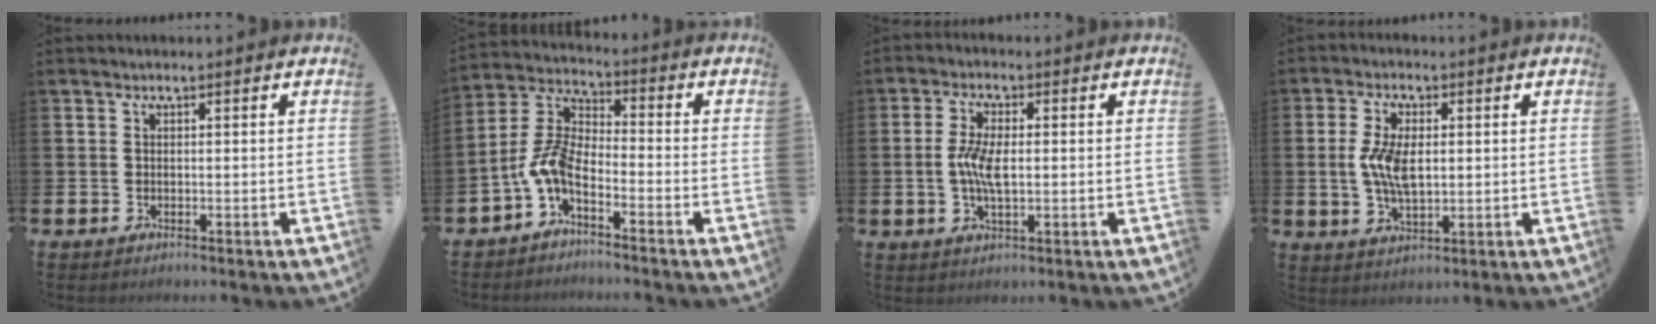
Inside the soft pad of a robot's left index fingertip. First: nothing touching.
{"total": 5.4, "force": [-2.6, 2.3, 4.2], "torque": [-0.114, -0.027, -0.062]}
{"total": 5.3, "force": [0.1, 2.1, 4.8], "torque": [-0.097, -0.003, -0.006]}
{"total": 6.6, "force": [0.9, 3.2, 5.7], "torque": [-0.102, 0.001, 0.010]}